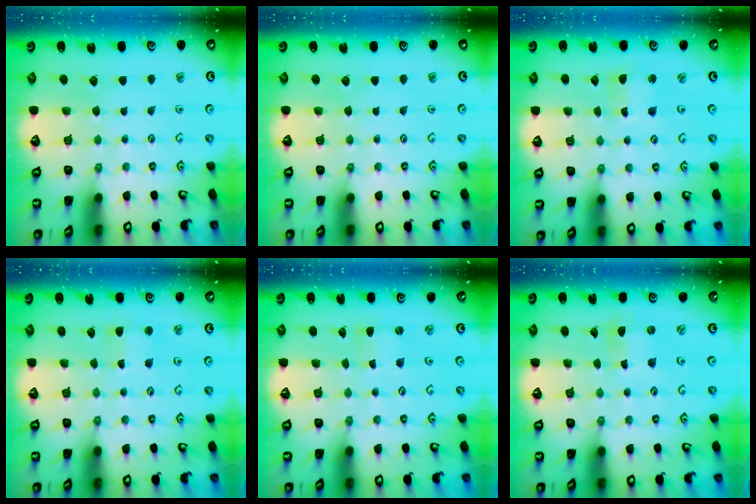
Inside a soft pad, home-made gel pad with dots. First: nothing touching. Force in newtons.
{"total": 0.0}
{"total": 1.5, "press": 1.5, "slide": 0.3}
{"total": 2.6, "press": 2.6, "slide": 0.4}
{"total": 0.6, "press": 0.6, "slide": 0.1}
{"total": 1.0, "press": 1.0, "slide": 0.2}